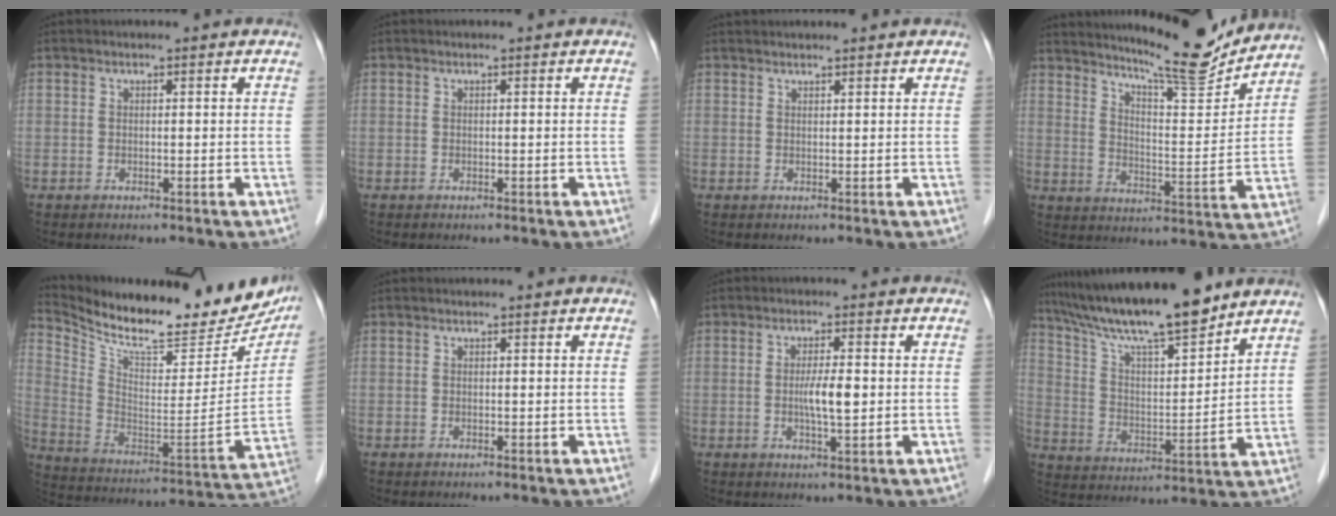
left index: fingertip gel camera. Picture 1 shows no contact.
{"total": 0.0}
{"total": 3.4, "force": [3.3, 0.1, 1.0], "torque": [-0.011, 0.029, 0.045]}
{"total": 14.0, "force": [13.2, 0.4, 4.7], "torque": [-0.078, -0.024, 0.192]}
{"total": 25.4, "force": [21.9, 6.7, 10.9], "torque": [-0.187, -0.039, 0.319]}
{"total": 0.0}
{"total": 4.2, "force": [-0.2, 0.6, 4.2], "torque": [-0.077, -0.003, -0.003]}
{"total": 16.4, "force": [13.8, 1.5, 8.7], "torque": [-0.149, 0.006, 0.245]}